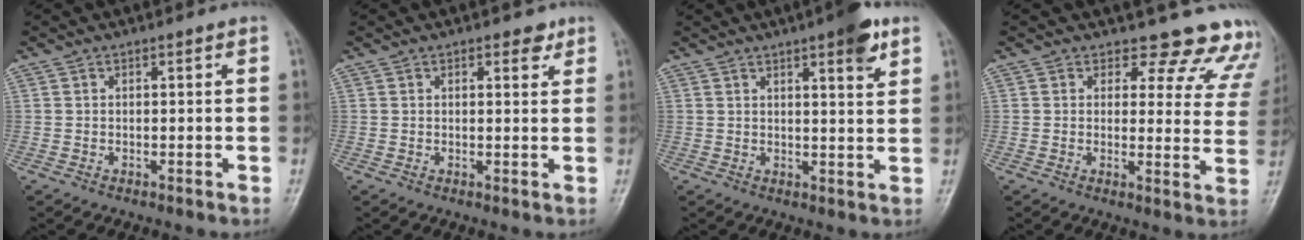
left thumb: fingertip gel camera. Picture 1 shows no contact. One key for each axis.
{"total": 2.2, "fx": 1.4, "fy": 1.1, "fz": 1.3, "tx": -0.006, "ty": -0.006, "tz": 0.018}
{"total": 6.6, "fx": 3.8, "fy": 1.4, "fz": 5.2, "tx": -0.063, "ty": -0.017, "tz": 0.049}
{"total": 13.7, "fx": 12.6, "fy": 5.2, "fz": 1.4, "tx": 0.039, "ty": -0.101, "tz": 0.108}